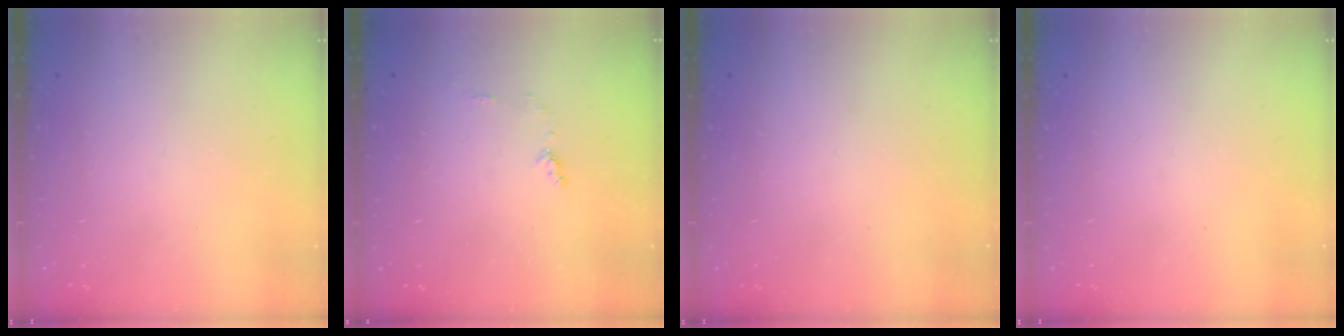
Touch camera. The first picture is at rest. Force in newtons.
{"total": 4.3, "press": 4.2, "slide": 0.5}
{"total": 0.0}
{"total": 0.0}